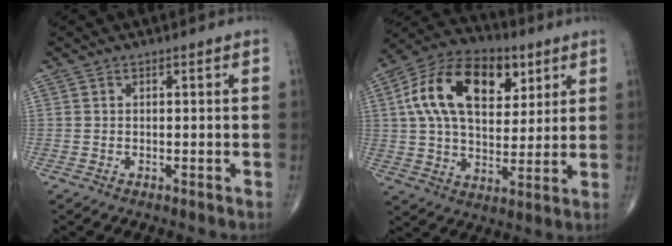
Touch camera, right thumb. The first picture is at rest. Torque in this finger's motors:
{"motor_torque": [0.67, 1.44, 1.51, 0.29, 0.55]}